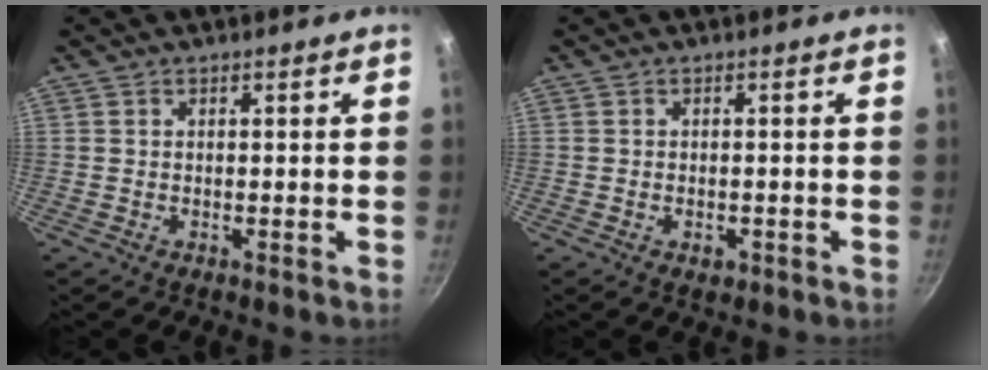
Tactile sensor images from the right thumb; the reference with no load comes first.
{"total": 2.0, "force": [-0.8, 1.2, 1.3], "torque": [-0.018, 0.004, -0.010]}